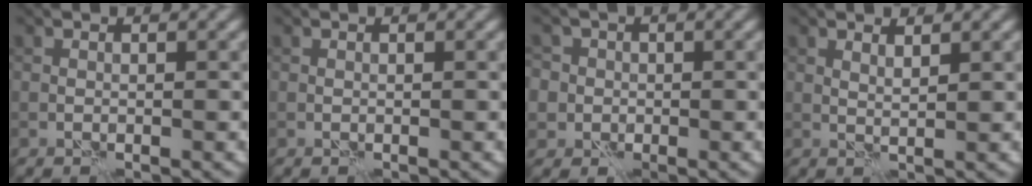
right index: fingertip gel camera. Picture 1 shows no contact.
{"total": 0.0}
{"total": 4.9, "force": [0.6, 4.6, 1.4], "torque": [-0.023, 0.028, -0.015]}
{"total": 1.2, "force": [0.9, 0.1, 0.8], "torque": [-0.016, -0.001, 0.014]}